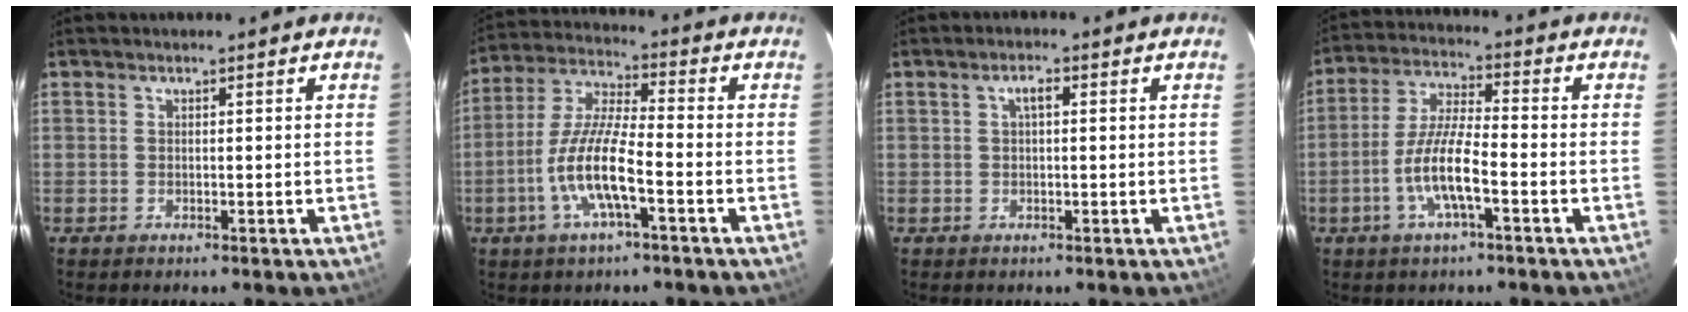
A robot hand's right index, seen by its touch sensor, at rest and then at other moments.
{"total": 10.9, "force": [-4.1, 1.8, 10.0], "torque": [-0.212, -0.001, -0.083]}
{"total": 1.9, "force": [0.4, 0.7, 1.7], "torque": [-0.033, 0.009, 0.007]}
{"total": 8.9, "force": [-3.5, 1.5, 8.0], "torque": [-0.167, 0.001, -0.069]}